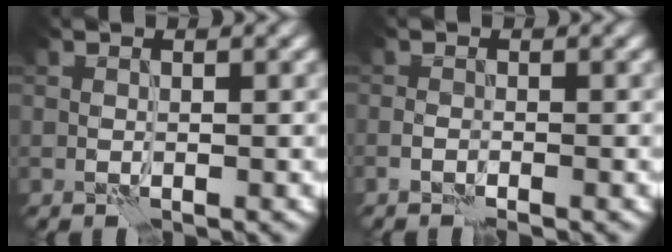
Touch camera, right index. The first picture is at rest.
{"total": 1.0, "force": [-1.0, 0.0, 0.2], "torque": [-0.001, 0.003, -0.019]}